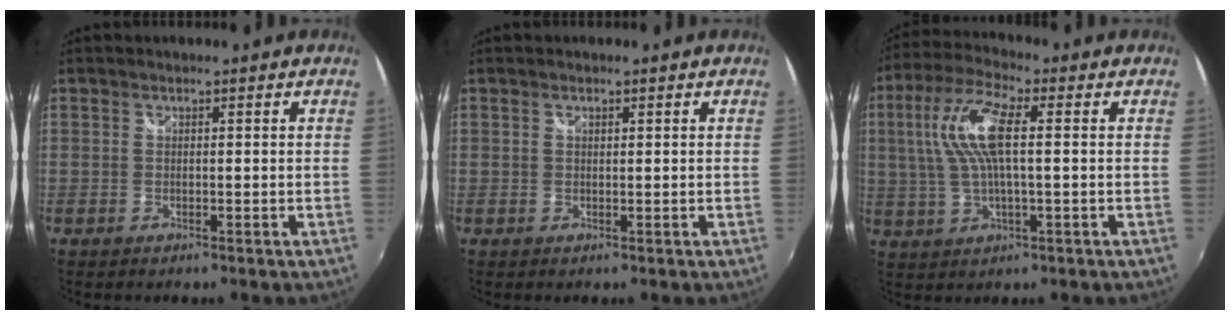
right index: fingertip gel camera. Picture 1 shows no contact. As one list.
[{"total": 0.6, "force": [0.4, 0.2, 0.3], "torque": [-0.005, 0.001, 0.006]}, {"total": 11.3, "force": [1.6, 3.1, 10.8], "torque": [-0.212, 0.010, 0.030]}]